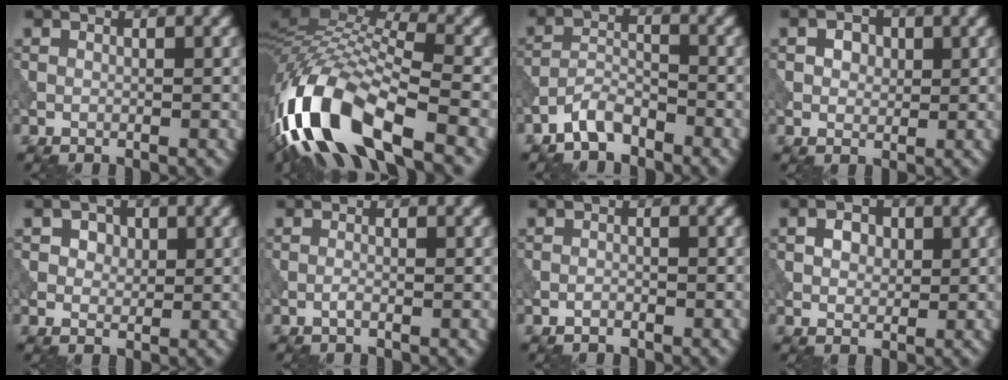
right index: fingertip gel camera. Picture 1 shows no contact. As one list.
[{"total": 14.5, "force": [-6.1, 5.8, 11.8], "torque": [-0.251, 0.014, -0.118]}, {"total": 3.1, "force": [-2.6, 1.1, 1.2], "torque": [-0.025, 0.010, -0.057]}, {"total": 2.5, "force": [0.8, 1.9, 1.5], "torque": [-0.026, 0.005, 0.003]}, {"total": 3.0, "force": [1.3, 2.1, 1.6], "torque": [-0.029, 0.008, 0.006]}, {"total": 0.7, "force": [-0.4, 0.1, 0.5], "torque": [-0.014, 0.001, -0.010]}, {"total": 0.7, "force": [-0.6, 0.2, 0.2], "torque": [-0.004, 0.001, -0.013]}, {"total": 1.9, "force": [0.3, 1.5, 1.1], "torque": [-0.023, 0.001, 0.003]}]